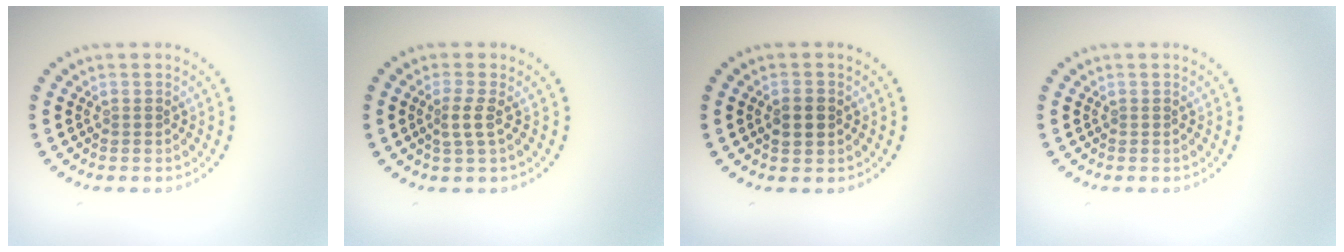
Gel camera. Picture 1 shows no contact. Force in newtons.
{"total": 1.7, "press": 1.2, "slide": 1.1}
{"total": 1.8, "press": 1.8, "slide": 0.1}
{"total": 0.0}